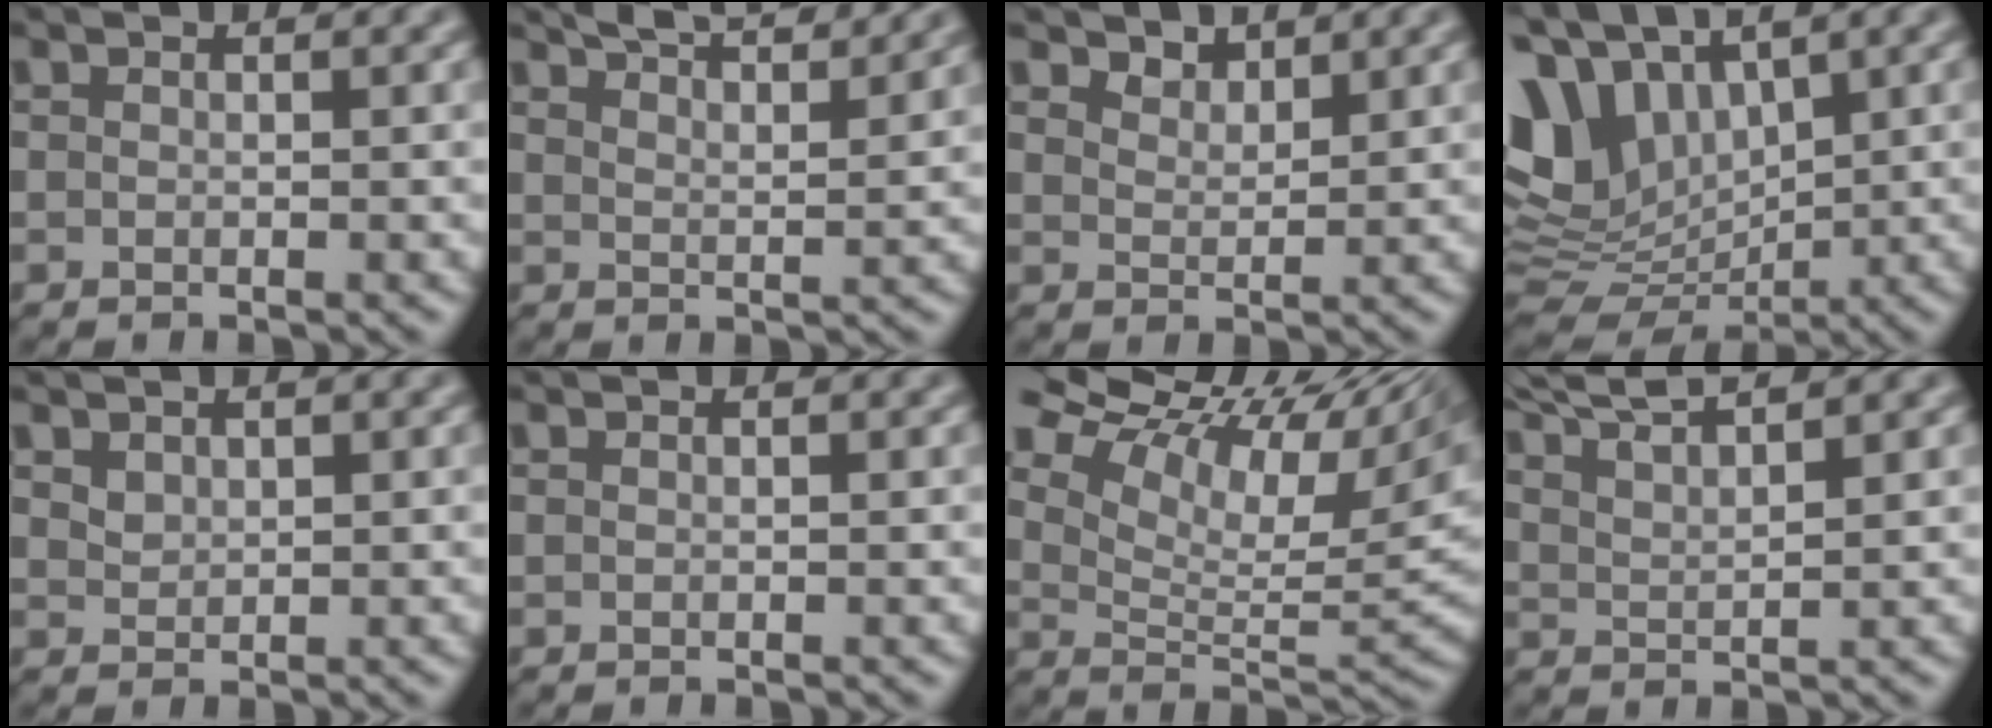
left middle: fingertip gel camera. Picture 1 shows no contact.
{"total": 6.9, "force": [5.8, 1.5, 3.4], "torque": [-0.031, 0.024, 0.054]}
{"total": 2.0, "force": [1.9, 0.6, 0.3], "torque": [-0.008, -0.004, 0.034]}
{"total": 11.1, "force": [4.6, 6.6, 7.7], "torque": [-0.178, 0.010, 0.091]}
{"total": 1.1, "force": [0.8, 0.7, 0.4], "torque": [-0.009, -0.001, 0.020]}
{"total": 0.0}
{"total": 14.1, "force": [9.4, 5.1, 9.1], "torque": [-0.167, 0.047, 0.143]}
{"total": 6.8, "force": [5.8, 1.4, 3.3], "torque": [-0.050, 0.027, 0.069]}